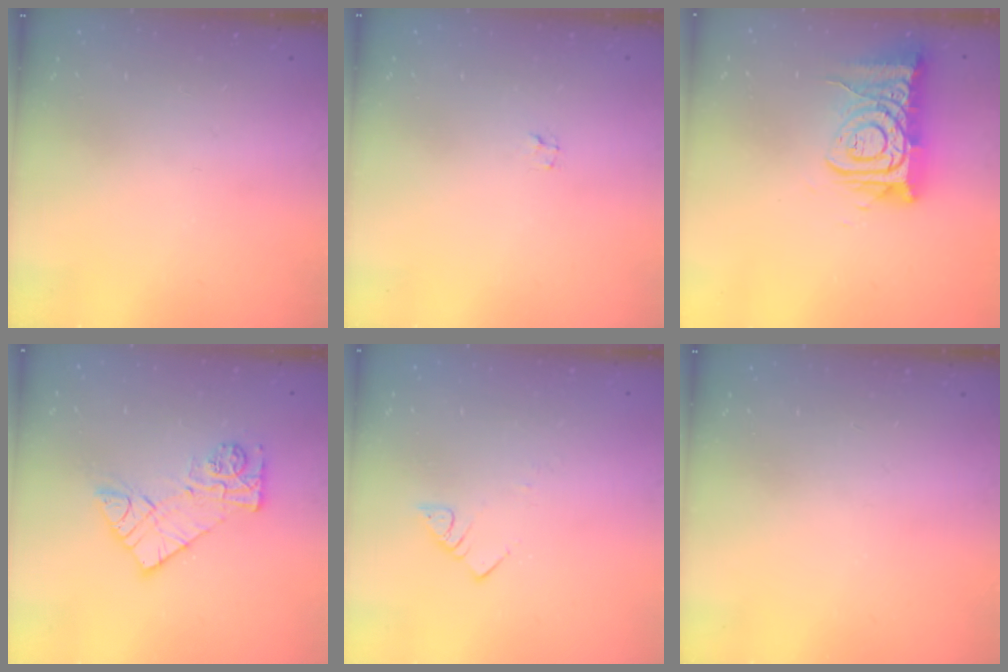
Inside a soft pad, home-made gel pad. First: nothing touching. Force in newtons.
{"total": 1.2, "press": 1.2, "slide": 0.1}
{"total": 14.2, "press": 14.1, "slide": 1.5}
{"total": 11.2, "press": 11.2, "slide": 0.8}
{"total": 2.8, "press": 2.8, "slide": 0.2}
{"total": 0.0}